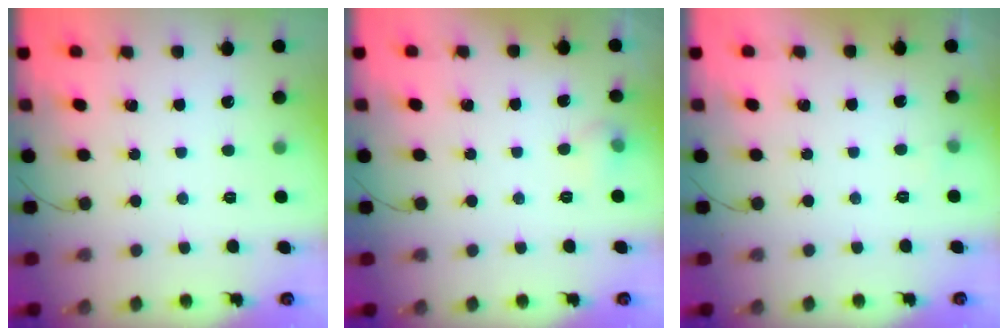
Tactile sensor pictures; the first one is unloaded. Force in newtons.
{"total": 5.4, "press": 5.1, "slide": 1.7}
{"total": 2.3, "press": 2.1, "slide": 0.9}